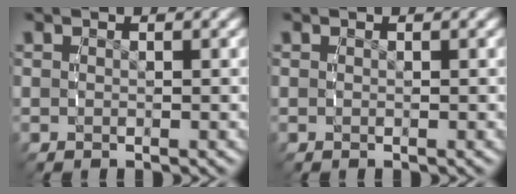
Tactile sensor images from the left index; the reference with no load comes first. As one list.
[{"total": 0.0}]